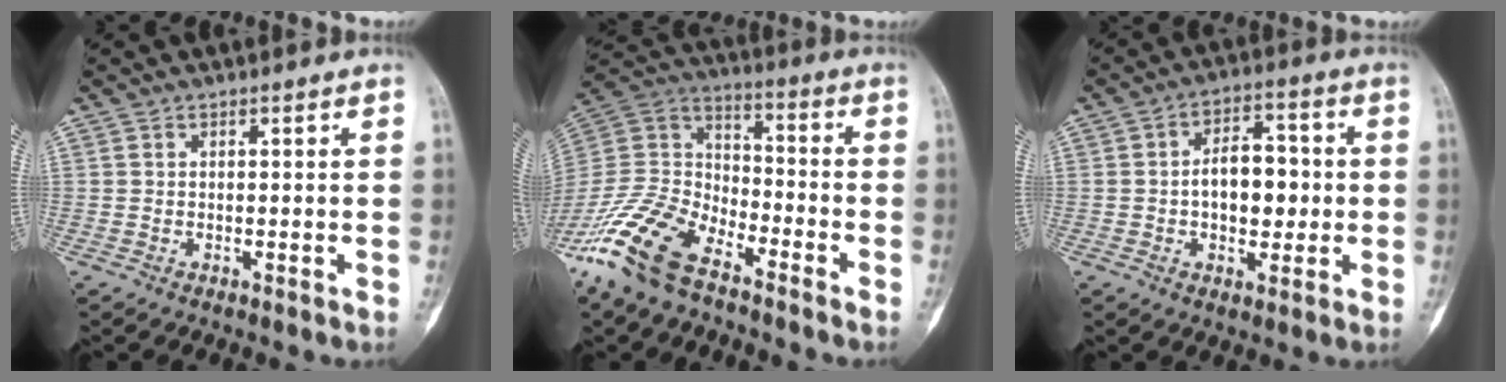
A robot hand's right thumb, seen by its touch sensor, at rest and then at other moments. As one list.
[{"total": 17.5, "force": [-12.1, 7.9, 9.9], "torque": [-0.204, 0.058, -0.236]}, {"total": 9.8, "force": [-0.3, 6.0, 7.7], "torque": [-0.084, 0.019, -0.008]}]